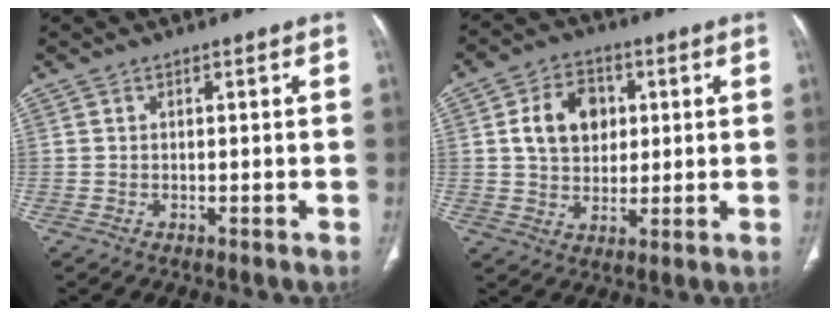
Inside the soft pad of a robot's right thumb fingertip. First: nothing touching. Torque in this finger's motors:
{"motor_torque": [-1.10, 1.06, 0.96, -0.28, 0.06]}